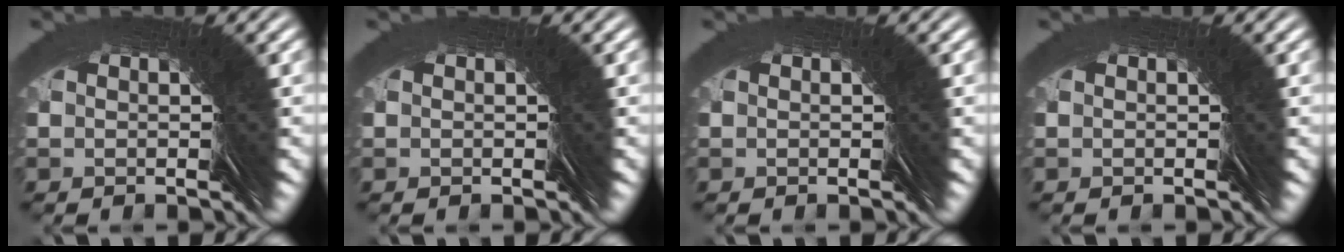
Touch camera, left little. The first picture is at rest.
{"total": 0.0}
{"total": 0.0}
{"total": 0.0}